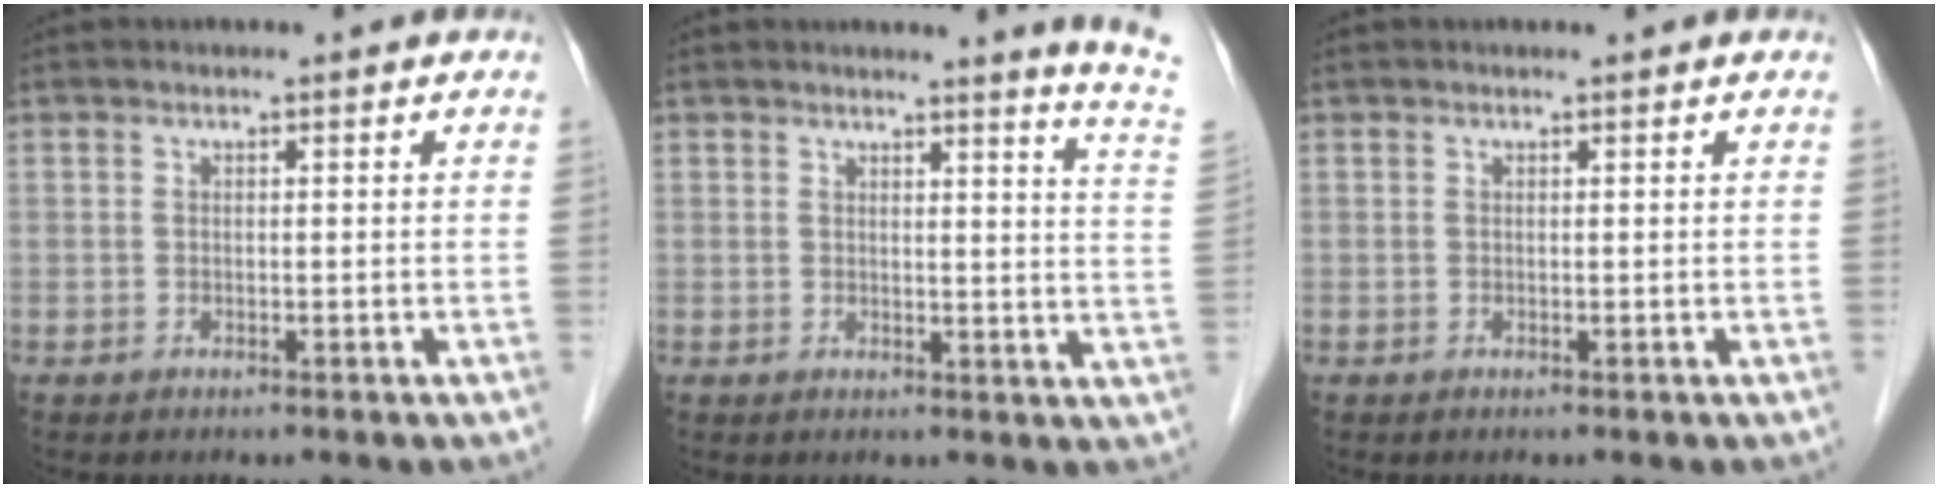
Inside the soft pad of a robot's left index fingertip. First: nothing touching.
{"total": 7.6, "force": [6.9, -2.1, 2.3], "torque": [-0.029, -0.079, 0.056]}
{"total": 0.5, "force": [0.5, 0.0, 0.2], "torque": [-0.004, 0.003, 0.009]}